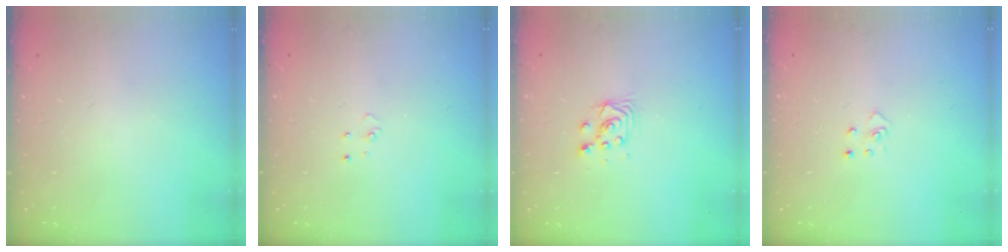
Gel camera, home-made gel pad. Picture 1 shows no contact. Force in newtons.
{"total": 2.7, "press": 2.7, "slide": 0.2}
{"total": 3.7, "press": 3.7, "slide": 0.3}
{"total": 4.2, "press": 4.2, "slide": 0.3}